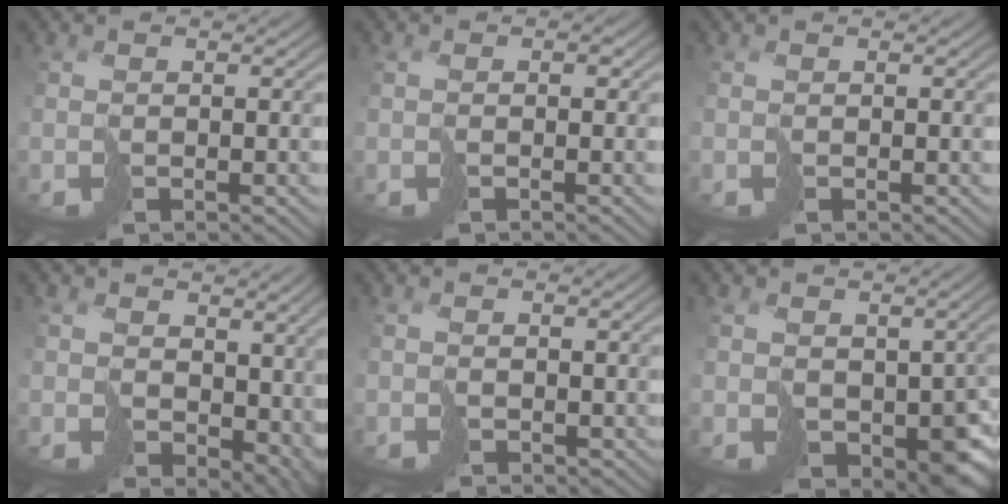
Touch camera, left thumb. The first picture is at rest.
{"total": 0.9, "force": [0.1, 0.7, 0.6], "torque": [-0.010, 0.000, -0.001]}
{"total": 0.0}
{"total": 9.9, "force": [2.5, 7.1, 6.5], "torque": [-0.123, -0.037, 0.067]}
{"total": 1.4, "force": [0.9, 1.0, 0.3], "torque": [-0.012, -0.002, 0.016]}
{"total": 8.1, "force": [-0.5, 5.9, 5.6], "torque": [-0.099, -0.036, 0.000]}